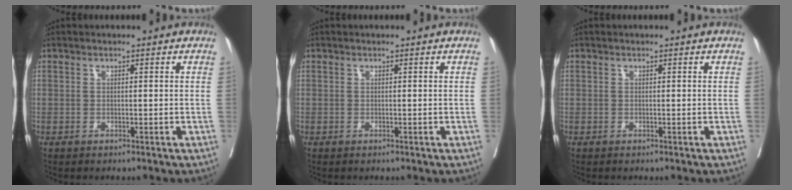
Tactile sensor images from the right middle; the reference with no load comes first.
{"total": 0.0}
{"total": 0.0}